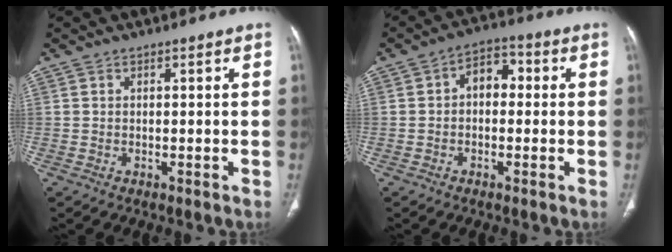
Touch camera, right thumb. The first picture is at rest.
{"total": 5.9, "force": [0.2, 4.0, 4.3], "torque": [-0.046, 0.022, -0.009]}